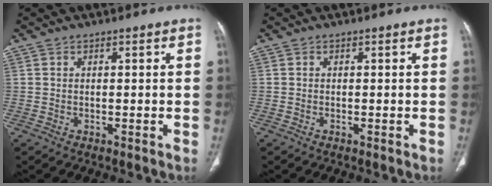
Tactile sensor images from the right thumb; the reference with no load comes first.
{"total": 0.0}